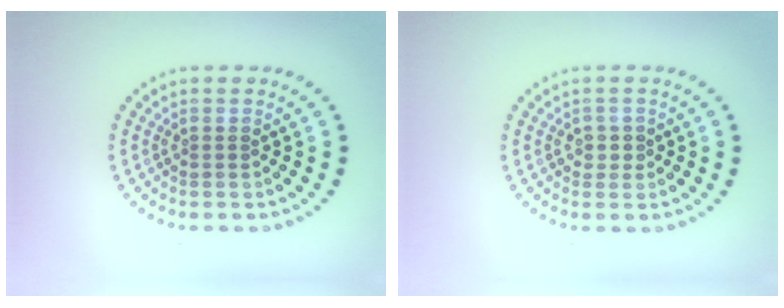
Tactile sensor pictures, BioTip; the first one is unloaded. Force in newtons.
{"total": 1.3, "press": 1.1, "slide": 0.7}